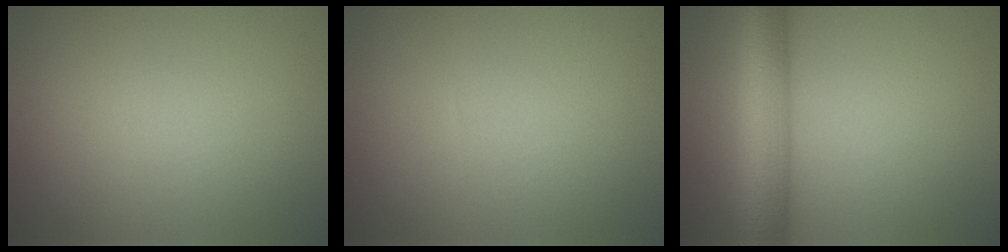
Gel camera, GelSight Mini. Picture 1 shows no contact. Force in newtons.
{"total": 0.0}
{"total": 7.3, "press": 7.3, "slide": 0.2}